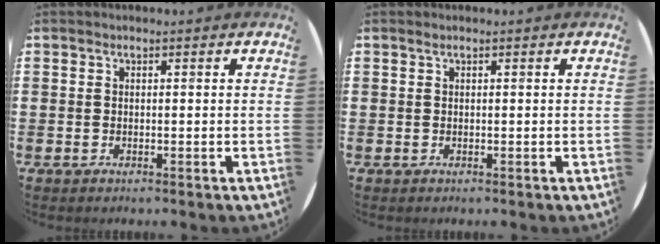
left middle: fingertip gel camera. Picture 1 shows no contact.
{"total": 0.0}